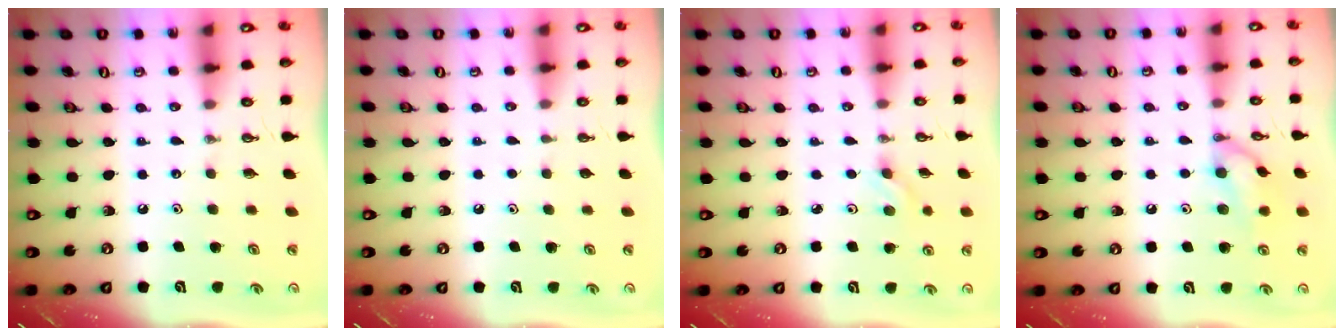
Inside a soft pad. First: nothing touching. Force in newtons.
{"total": 0.0}
{"total": 3.0, "press": 2.6, "slide": 1.5}
{"total": 10.7, "press": 10.7, "slide": 0.3}